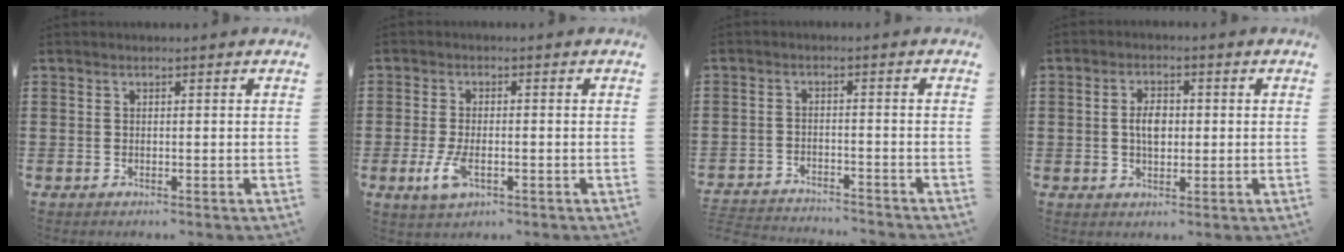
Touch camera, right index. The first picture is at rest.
{"total": 4.3, "force": [-1.3, 1.9, 3.7], "torque": [-0.091, -0.008, -0.030]}
{"total": 3.1, "force": [-3.1, 0.1, -0.1], "torque": [-0.005, 0.000, -0.068]}
{"total": 3.8, "force": [0.0, 2.1, 3.1], "torque": [-0.054, 0.004, -0.002]}